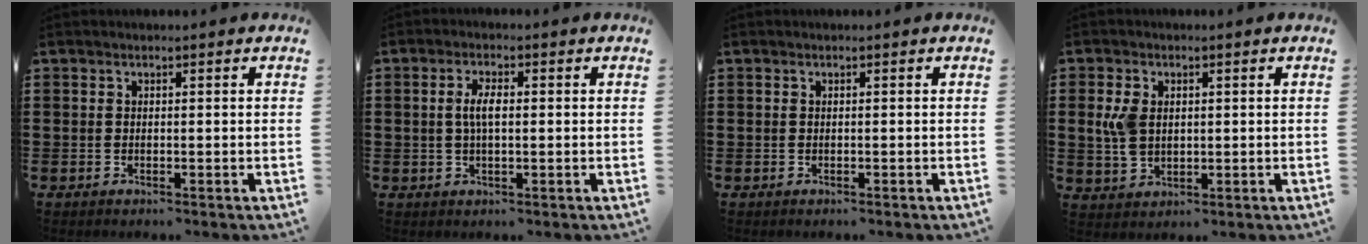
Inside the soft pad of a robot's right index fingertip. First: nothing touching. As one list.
[{"total": 3.5, "force": [0.2, 1.2, 3.3], "torque": [-0.071, -0.001, -0.001]}, {"total": 0.0}, {"total": 5.0, "force": [0.7, 3.3, 3.7], "torque": [-0.101, 0.004, 0.005]}]